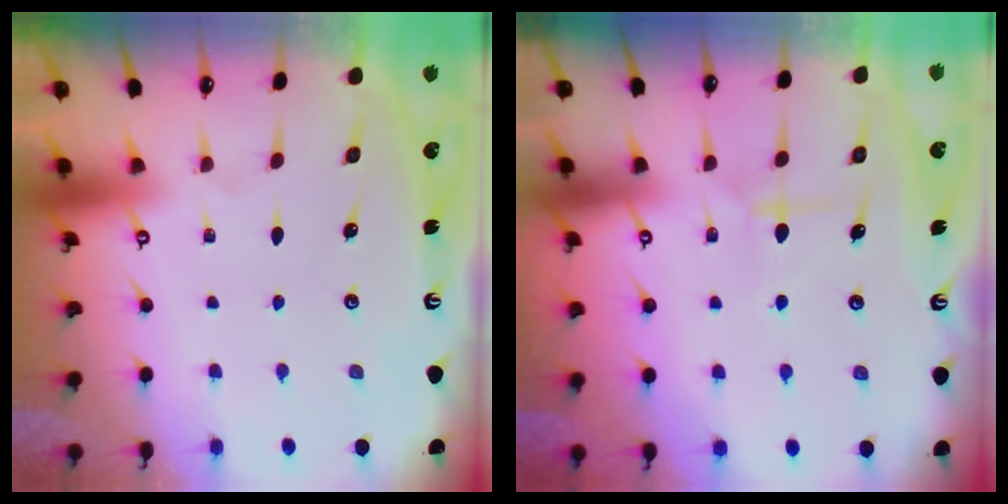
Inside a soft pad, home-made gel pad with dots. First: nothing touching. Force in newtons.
{"total": 6.7, "press": 6.7, "slide": 0.4}